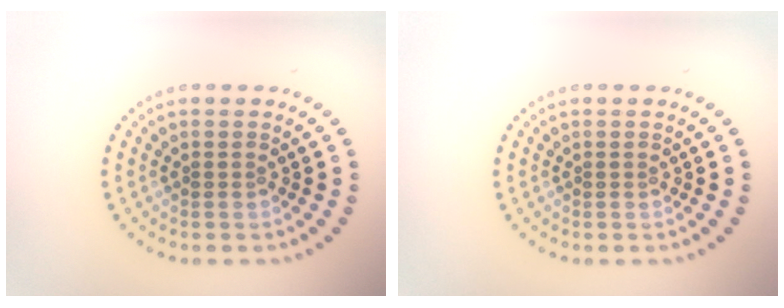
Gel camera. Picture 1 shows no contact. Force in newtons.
{"total": 0.0}